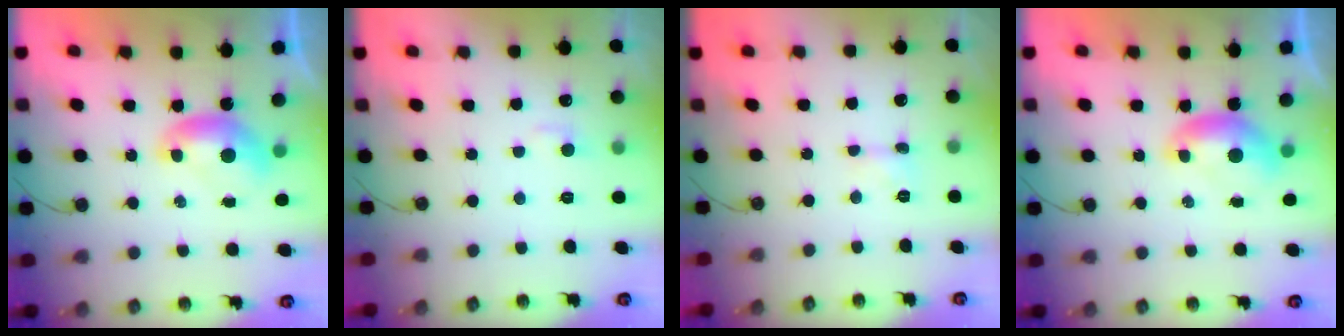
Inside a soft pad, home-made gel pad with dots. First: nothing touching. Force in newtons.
{"total": 2.7, "press": 2.6, "slide": 0.5}
{"total": 2.0, "press": 2.0, "slide": 0.4}
{"total": 0.0}